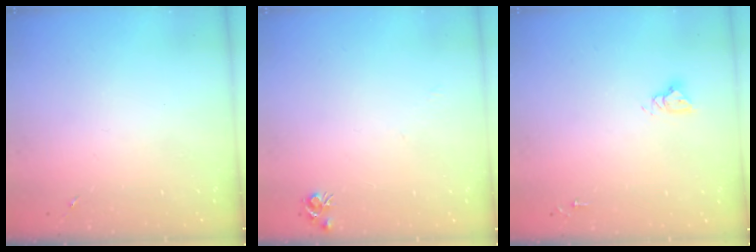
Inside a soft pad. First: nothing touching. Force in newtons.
{"total": 5.1, "press": 5.0, "slide": 0.7}
{"total": 4.8, "press": 4.7, "slide": 0.4}